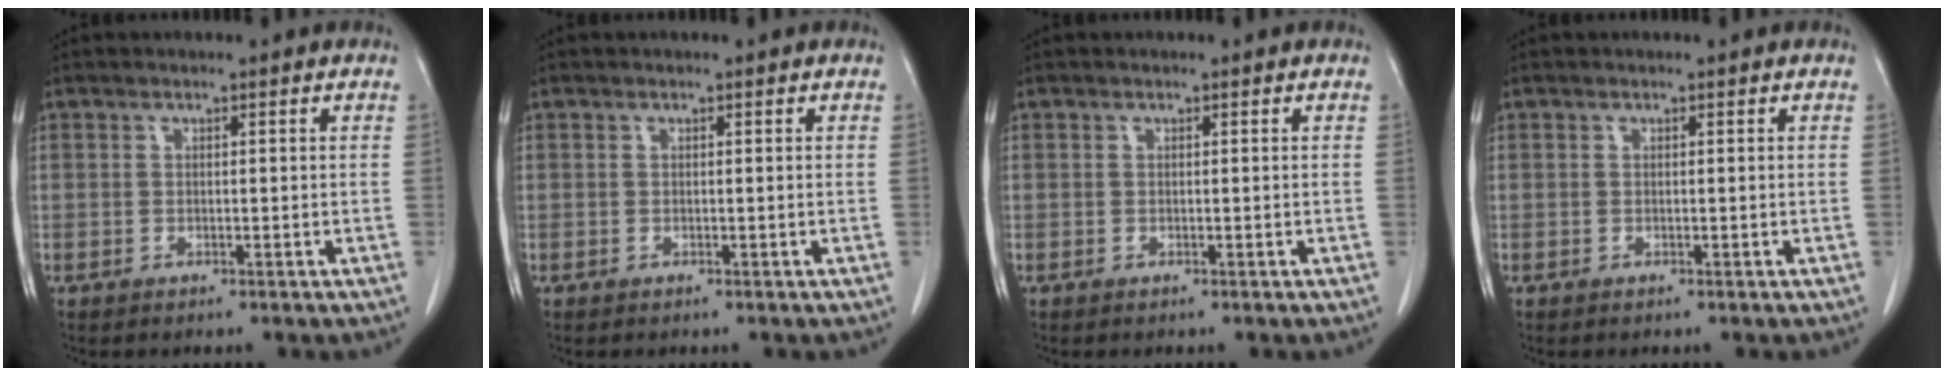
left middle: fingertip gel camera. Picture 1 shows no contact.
{"total": 0.0}
{"total": 0.0}
{"total": 0.0}